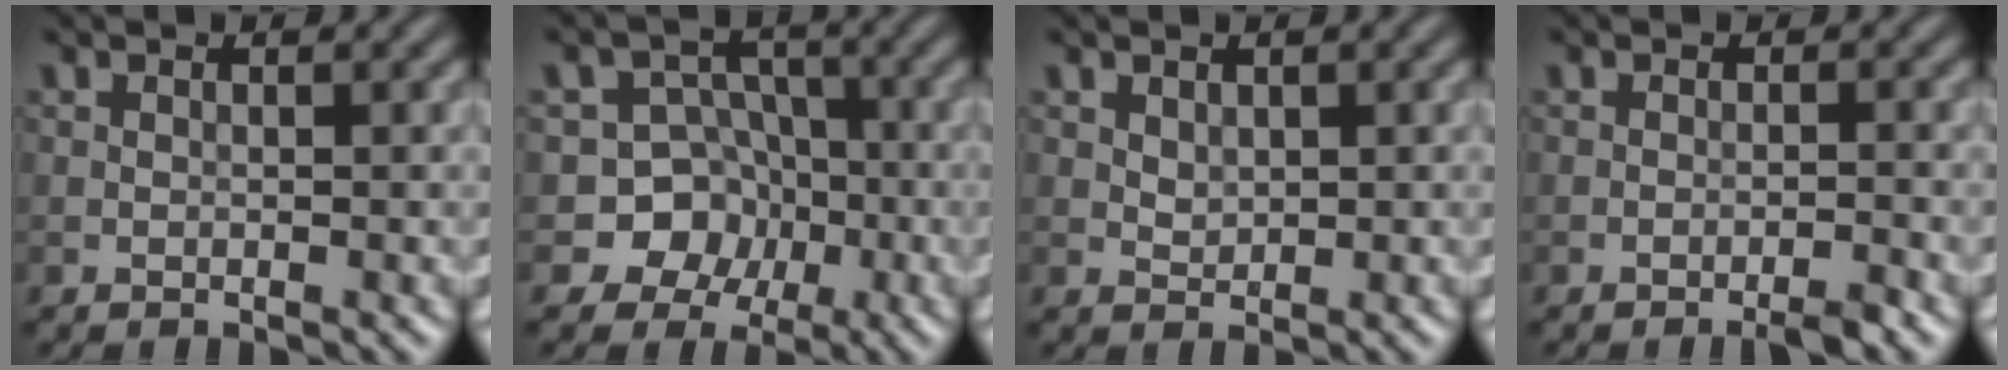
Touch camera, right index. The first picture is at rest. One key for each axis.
{"total": 7.2, "fx": -2.8, "fy": 6.5, "fz": 1.2, "tx": 0.006, "ty": 0.004, "tz": -0.068}
{"total": 1.0, "fx": 0.5, "fy": 0.8, "fz": 0.5, "tx": -0.010, "ty": -0.003, "tz": 0.014}
{"total": 1.8, "fx": -1.3, "fy": 0.1, "fz": 1.2, "tx": -0.016, "ty": 0.002, "tz": -0.024}